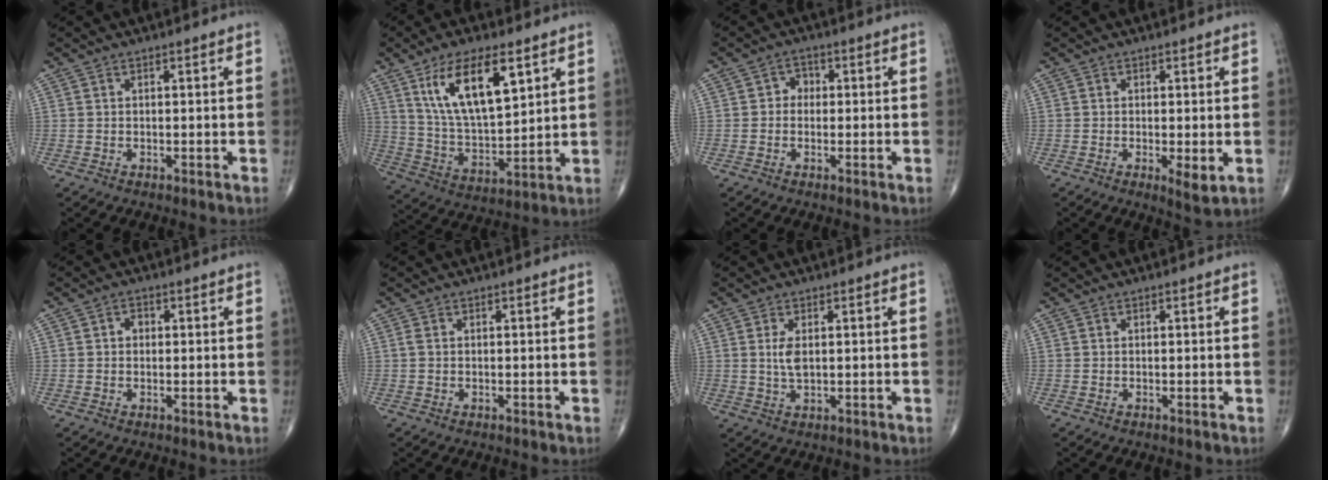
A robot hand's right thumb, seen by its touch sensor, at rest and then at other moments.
{"total": 16.0, "force": [7.5, 6.3, 12.6], "torque": [-0.209, -0.031, 0.147]}
{"total": 2.6, "force": [0.0, 2.3, 1.3], "torque": [0.003, 0.010, -0.011]}
{"total": 3.3, "force": [-0.5, 0.9, 3.1], "torque": [-0.053, -0.013, -0.011]}
{"total": 1.7, "force": [0.1, 1.4, 1.0], "torque": [-0.006, 0.004, -0.002]}
{"total": 0.7, "force": [0.1, 0.5, 0.5], "torque": [-0.014, 0.001, 0.003]}
{"total": 3.3, "force": [0.6, 1.5, 2.9], "torque": [-0.058, -0.005, 0.015]}
{"total": 0.0}